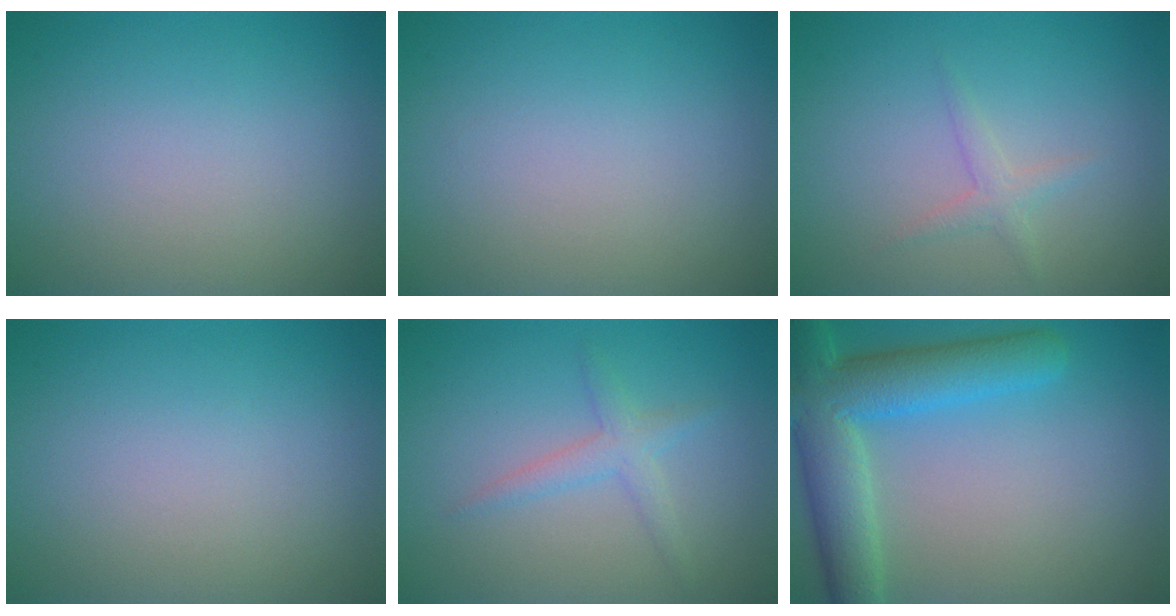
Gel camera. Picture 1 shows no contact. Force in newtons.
{"total": 0.0}
{"total": 1.3, "press": 1.3, "slide": 0.0}
{"total": 0.0}
{"total": 2.0, "press": 2.0, "slide": 0.1}
{"total": 7.9, "press": 7.9, "slide": 0.3}